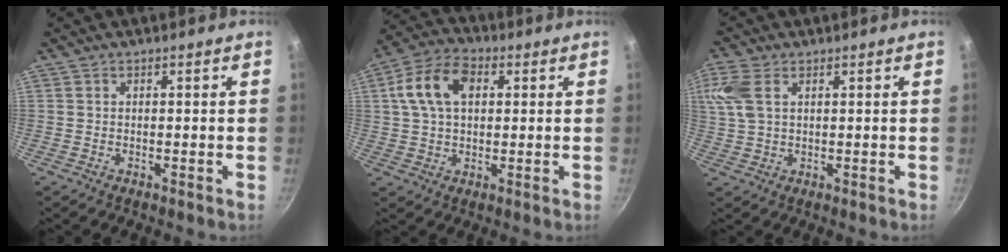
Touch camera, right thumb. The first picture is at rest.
{"total": 11.4, "force": [2.8, 7.3, 8.3], "torque": [-0.151, 0.020, 0.044]}
{"total": 7.5, "force": [2.7, 4.4, 5.5], "torque": [-0.150, 0.013, 0.058]}